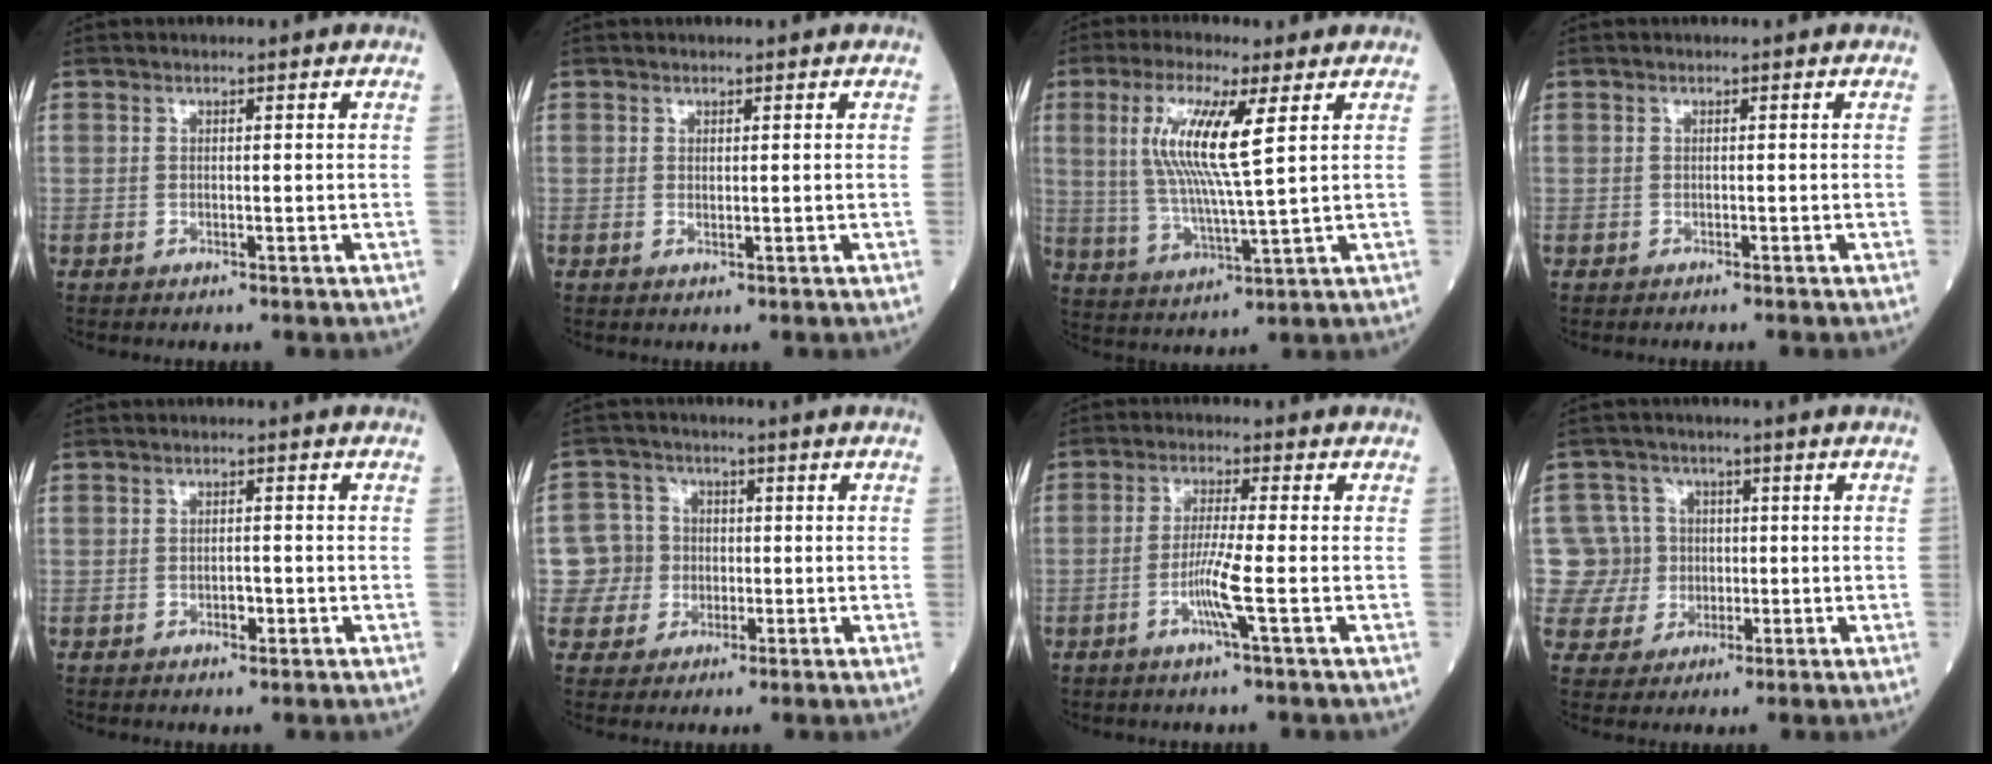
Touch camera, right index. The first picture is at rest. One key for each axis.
{"total": 0.5, "fx": 0.2, "fy": 0.1, "fz": 0.4, "tx": -0.012, "ty": -0.003, "tz": 0.008}
{"total": 11.1, "fx": 3.4, "fy": 0.3, "fz": 10.5, "tx": -0.225, "ty": -0.001, "tz": 0.064}
{"total": 0.0}
{"total": 1.4, "fx": -0.6, "fy": 0.7, "fz": 1.1, "tx": -0.017, "ty": 0.002, "tz": -0.005}
{"total": 6.1, "fx": -0.5, "fy": 6.1, "fz": 0.5, "tx": -0.010, "ty": 0.019, "tz": -0.005}
{"total": 5.0, "fx": -1.6, "fy": -1.0, "fz": 4.6, "tx": -0.094, "ty": -0.010, "tz": -0.035}
{"total": 6.9, "fx": 0.3, "fy": 6.9, "fz": 0.2, "tx": -0.003, "ty": 0.017, "tz": 0.015}